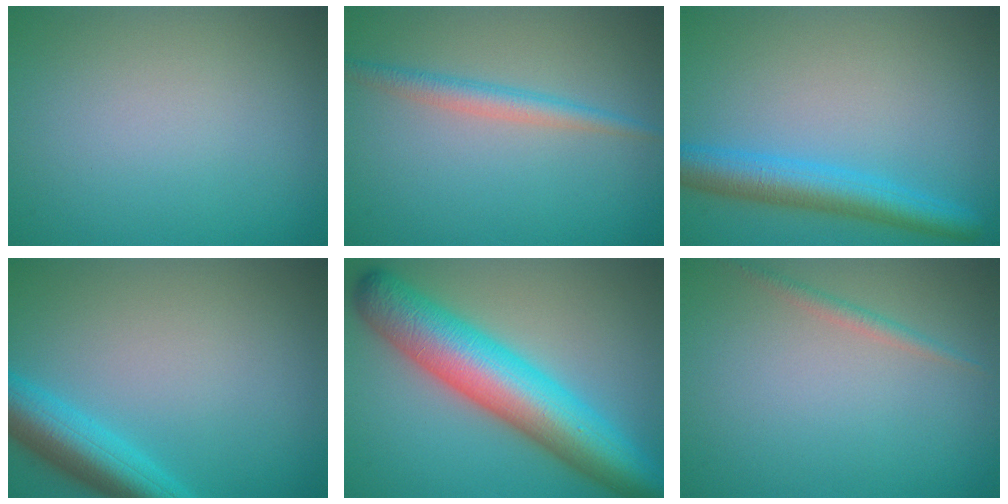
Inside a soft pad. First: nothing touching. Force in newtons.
{"total": 2.3, "press": 2.3, "slide": 0.1}
{"total": 4.9, "press": 4.9, "slide": 0.2}
{"total": 5.3, "press": 5.3, "slide": 0.3}
{"total": 11.0, "press": 11.0, "slide": 0.2}
{"total": 1.2, "press": 1.1, "slide": 0.1}